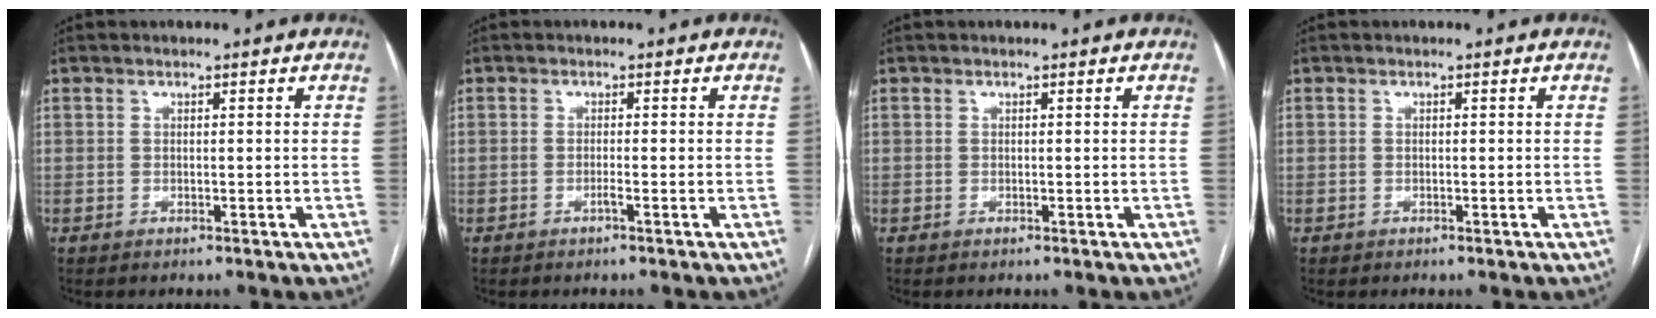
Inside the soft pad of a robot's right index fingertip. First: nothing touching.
{"total": 0.8, "force": [-0.5, -0.2, 0.6], "torque": [-0.010, 0.001, -0.010]}
{"total": 0.0}
{"total": 0.0}